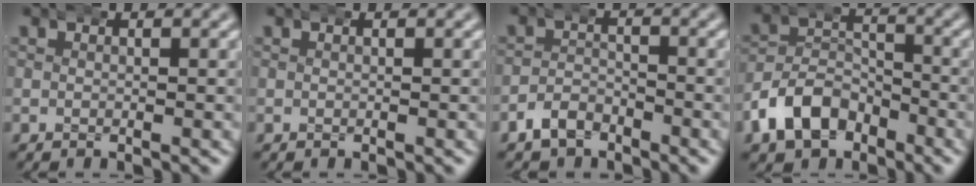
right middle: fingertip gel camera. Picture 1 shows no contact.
{"total": 0.0}
{"total": 2.5, "force": [-2.3, 1.0, -0.1], "torque": [0.005, 0.003, -0.046]}
{"total": 5.9, "force": [-3.4, 4.3, 2.1], "torque": [-0.036, -0.008, -0.063]}